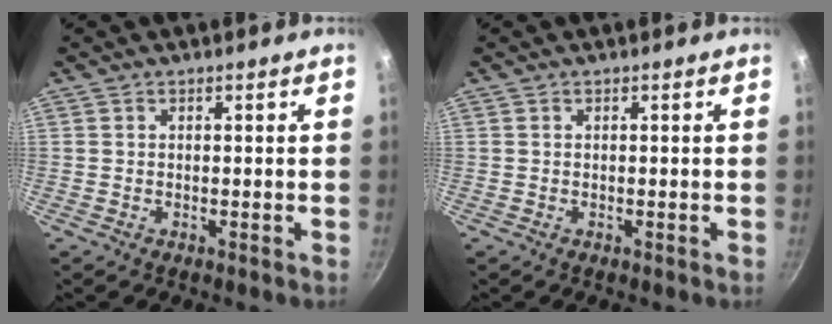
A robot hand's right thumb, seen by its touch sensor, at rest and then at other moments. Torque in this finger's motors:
{"motor_torque": [0.11, 0.12, -0.03, 0.04, 0.03]}